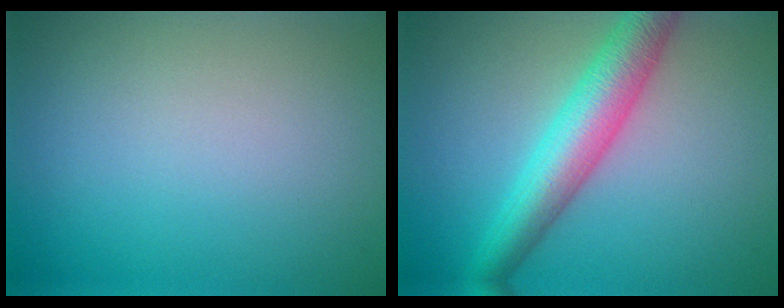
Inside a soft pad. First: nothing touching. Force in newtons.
{"total": 5.7, "press": 5.7, "slide": 0.2}